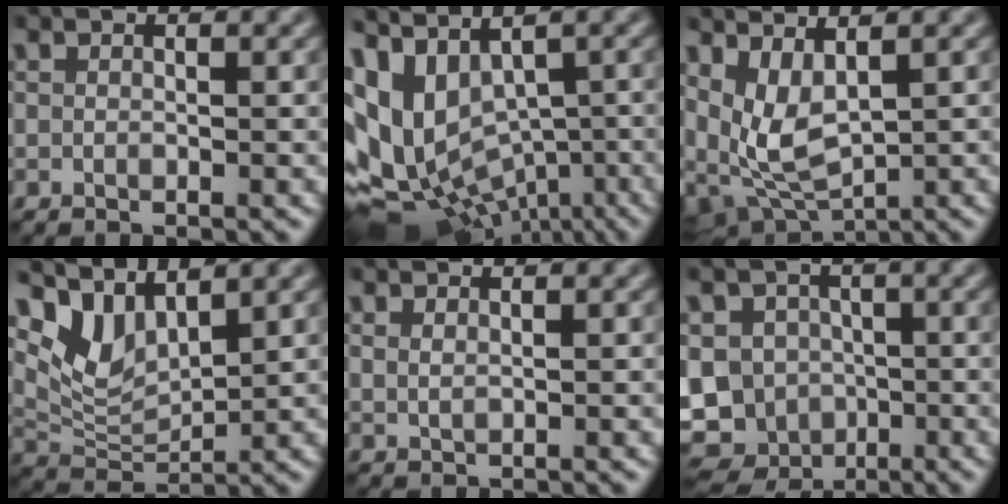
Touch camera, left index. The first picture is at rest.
{"total": 10.8, "force": [-0.3, 7.5, 7.9], "torque": [-0.148, -0.002, 0.036]}
{"total": 4.4, "force": [0.7, 2.0, 3.9], "torque": [-0.100, -0.006, 0.022]}
{"total": 4.1, "force": [3.1, 1.6, 2.1], "torque": [-0.058, -0.009, 0.064]}
{"total": 0.7, "force": [0.5, 0.2, 0.3], "torque": [-0.010, -0.005, 0.012]}
{"total": 10.1, "force": [-3.0, 8.7, 4.0], "torque": [-0.068, 0.002, -0.077]}